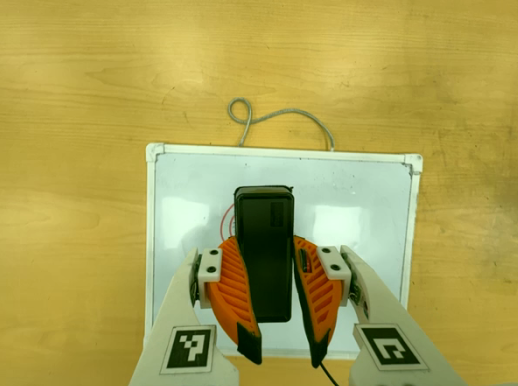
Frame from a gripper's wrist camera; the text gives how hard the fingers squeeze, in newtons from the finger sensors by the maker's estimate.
{"total": 12.3, "left": 8.4, "right": 16.2}